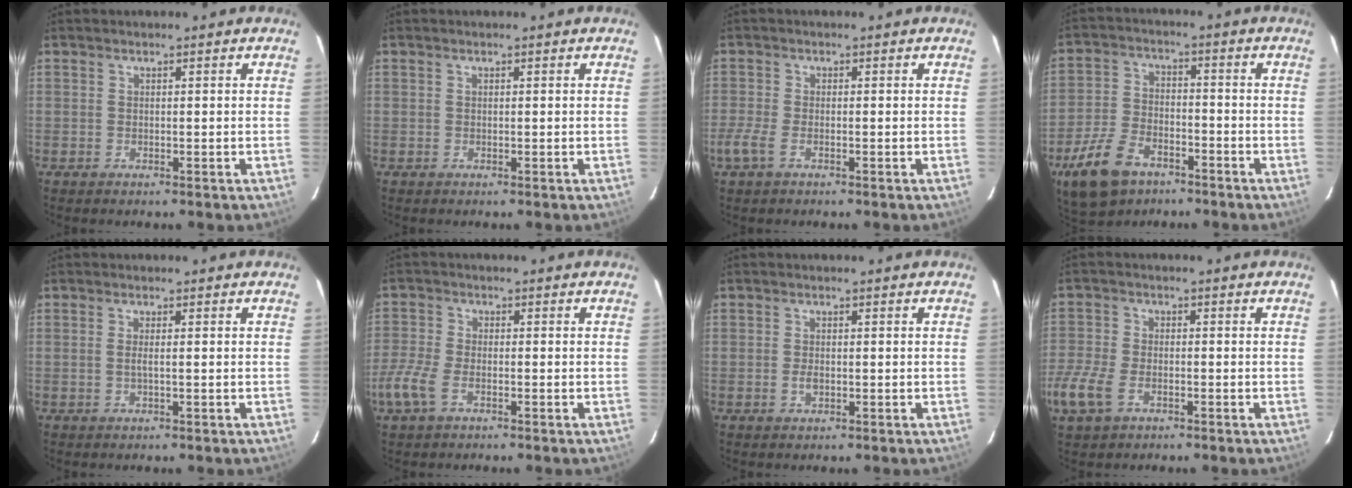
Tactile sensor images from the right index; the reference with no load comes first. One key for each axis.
{"total": 0.0}
{"total": 3.4, "fx": -1.9, "fy": 1.3, "fz": 2.6, "tx": -0.064, "ty": -0.006, "tz": -0.040}
{"total": 12.4, "fx": -7.7, "fy": 6.8, "fz": 6.9, "tx": -0.167, "ty": -0.004, "tz": -0.141}
{"total": 1.2, "fx": -0.1, "fy": -0.2, "fz": 1.2, "tx": -0.023, "ty": 0.000, "tz": -0.003}
{"total": 6.0, "fx": -3.1, "fy": 2.8, "fz": 4.3, "tx": -0.111, "ty": -0.006, "tz": -0.065}
{"total": 1.5, "fx": -0.4, "fy": 1.0, "fz": 1.1, "tx": -0.024, "ty": -0.001, "tz": -0.006}
{"total": 8.9, "fx": -4.4, "fy": 5.2, "fz": 5.8, "tx": -0.149, "ty": -0.010, "tz": -0.090}